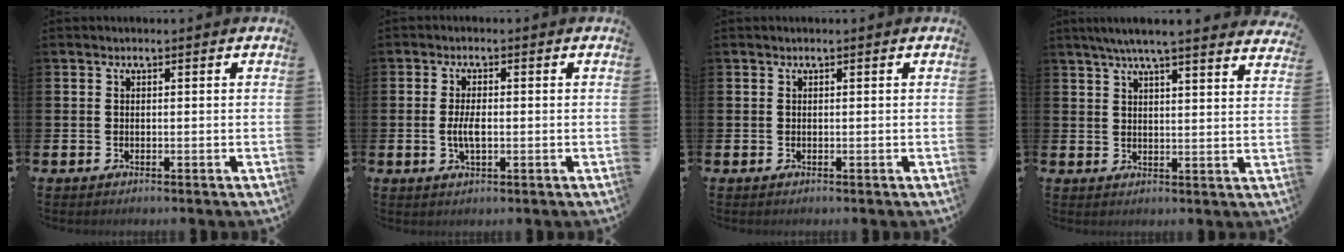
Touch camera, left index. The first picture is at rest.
{"total": 3.3, "force": [-0.3, 1.4, 3.1], "torque": [-0.043, -0.004, -0.009]}
{"total": 0.0}
{"total": 6.0, "force": [5.6, 0.0, 2.3], "torque": [-0.061, -0.018, 0.099]}